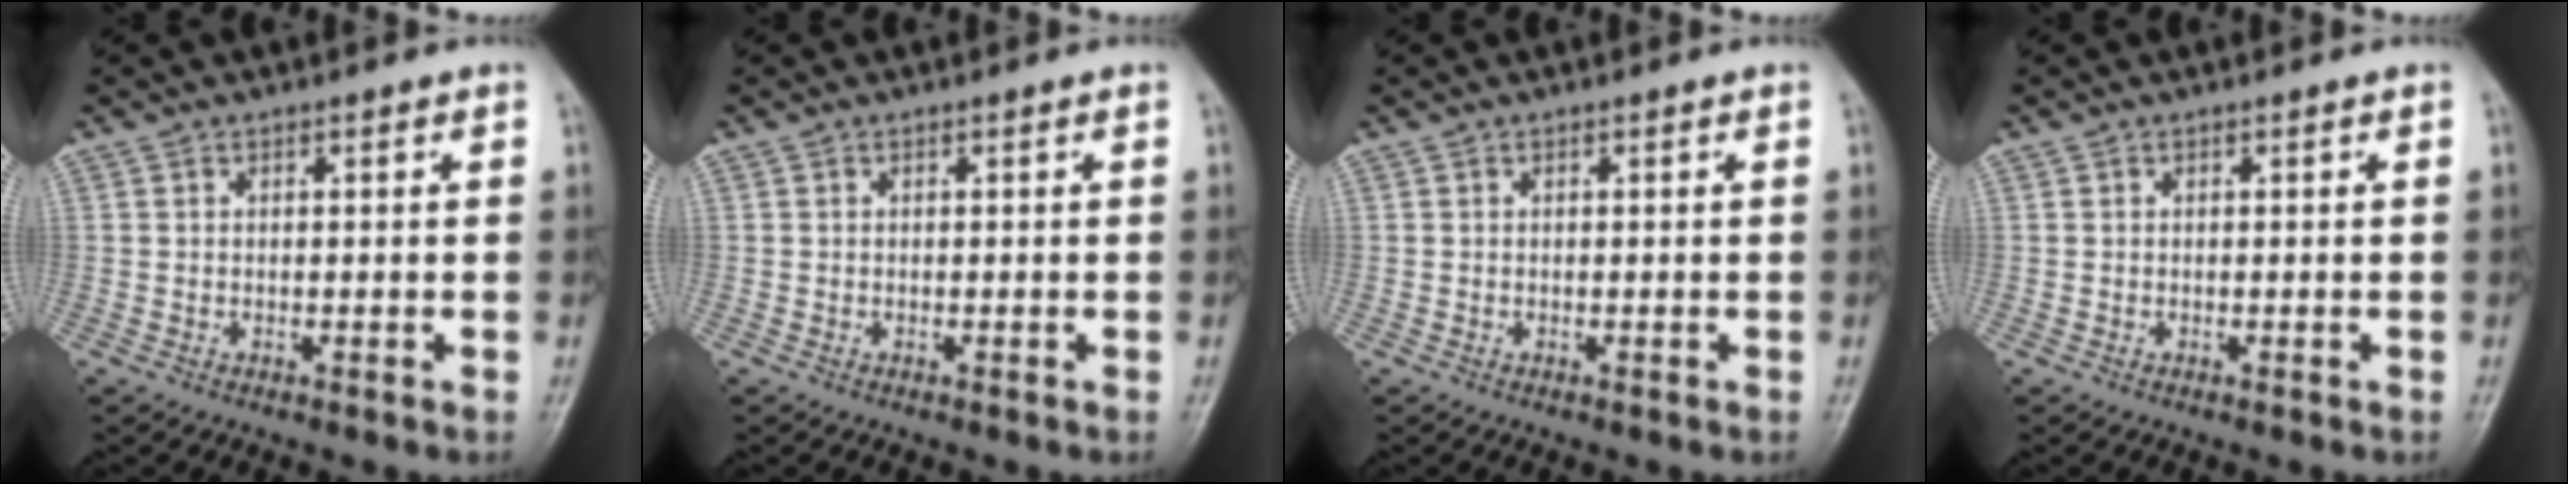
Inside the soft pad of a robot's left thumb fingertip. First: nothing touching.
{"total": 0.0}
{"total": 0.0}
{"total": 0.0}